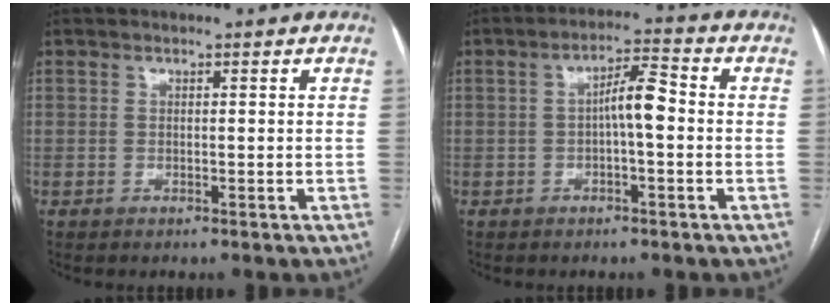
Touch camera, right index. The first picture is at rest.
{"total": 5.2, "force": [-0.4, 1.0, 5.1], "torque": [-0.084, 0.017, -0.007]}